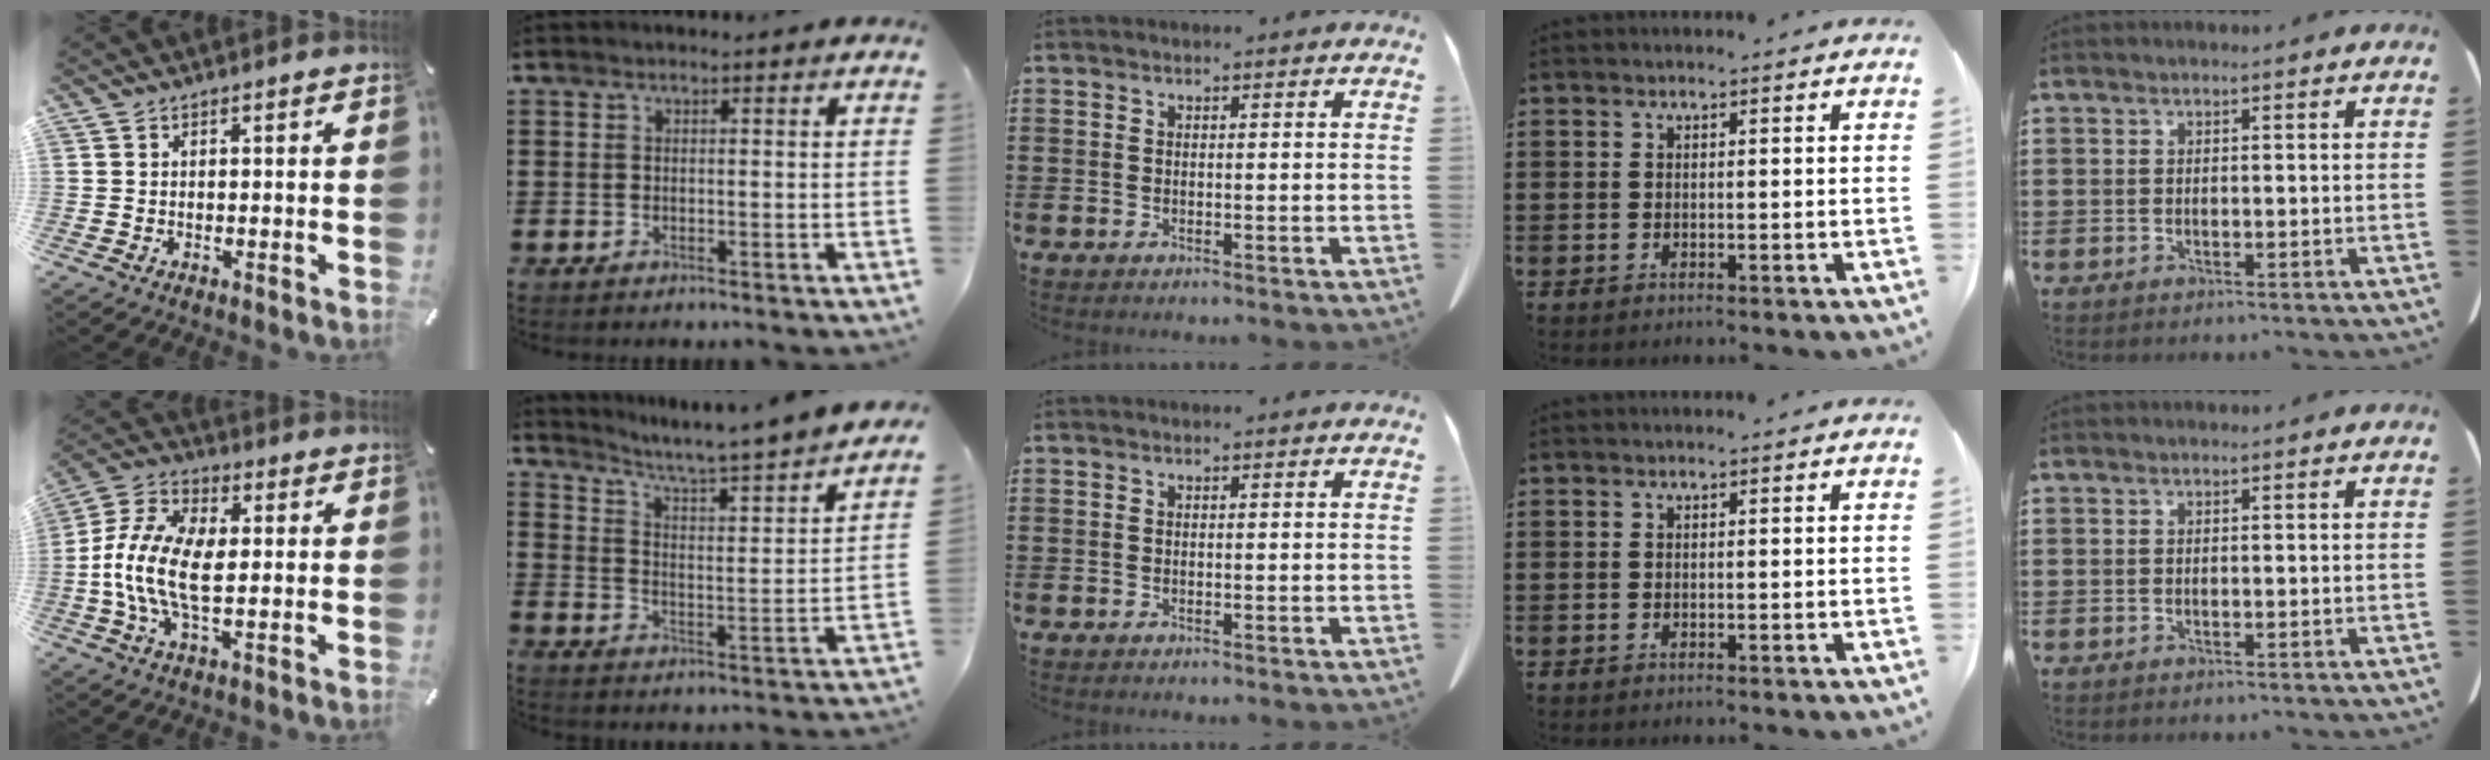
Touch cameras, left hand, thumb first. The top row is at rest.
{"thumb": {"total": 13.2, "force": [-1.0, 7.2, 11.1], "torque": [-0.249, -0.005, -0.018]}, "index": {"total": 4.3, "force": [3.8, -1.1, 1.7], "torque": [-0.053, -0.047, 0.051]}}